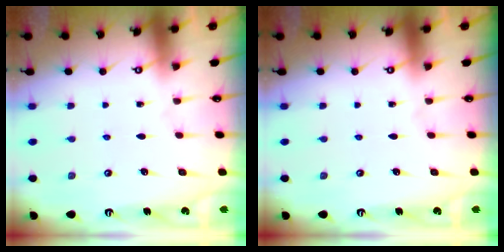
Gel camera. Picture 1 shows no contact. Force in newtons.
{"total": 0.0}